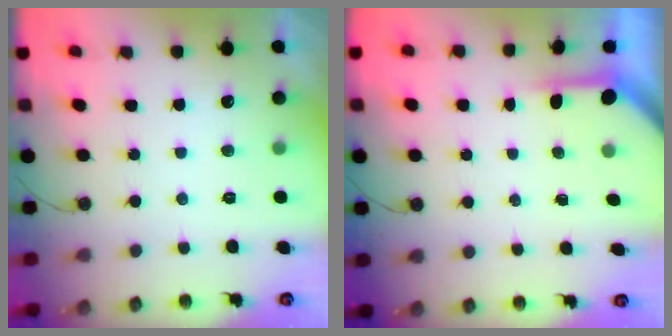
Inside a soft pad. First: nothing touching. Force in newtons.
{"total": 3.7, "press": 3.7, "slide": 0.3}